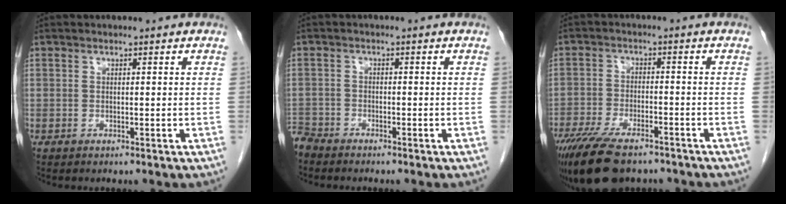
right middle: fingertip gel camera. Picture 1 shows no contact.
{"total": 3.0, "force": [-2.9, 0.5, -0.1], "torque": [0.003, -0.008, -0.058]}
{"total": 12.9, "force": [-9.8, 4.3, 7.2], "torque": [-0.135, -0.019, -0.159]}